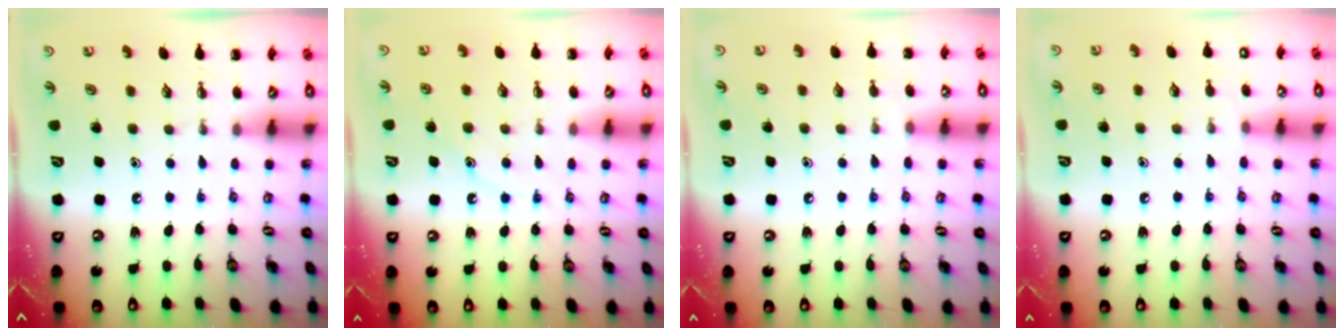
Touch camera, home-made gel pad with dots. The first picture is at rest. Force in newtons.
{"total": 9.9, "press": 9.8, "slide": 1.1}
{"total": 7.2, "press": 6.9, "slide": 2.0}
{"total": 5.9, "press": 5.6, "slide": 1.8}